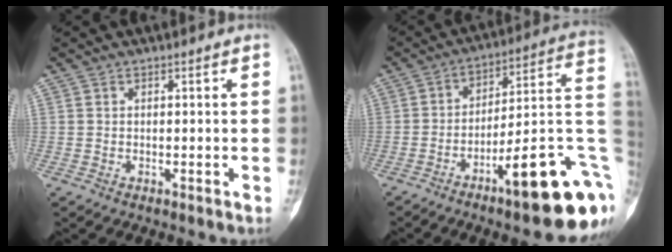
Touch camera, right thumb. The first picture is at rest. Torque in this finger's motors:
{"motor_torque": [2.65, 0.67, 1.17, -1.39, 0.36]}